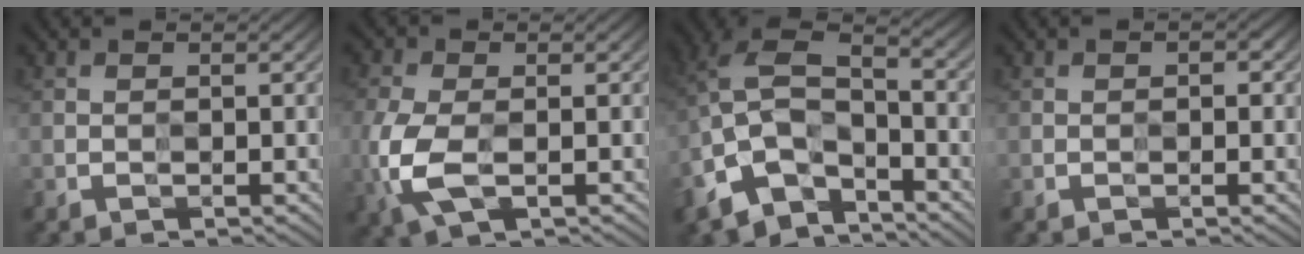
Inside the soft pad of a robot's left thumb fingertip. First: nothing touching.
{"total": 7.0, "force": [-1.7, 3.9, 5.5], "torque": [-0.149, -0.008, -0.035]}
{"total": 13.0, "force": [-6.6, 6.9, 8.8], "torque": [-0.195, -0.009, -0.133]}
{"total": 0.9, "force": [-0.1, 0.6, 0.7], "torque": [-0.003, 0.001, -0.003]}